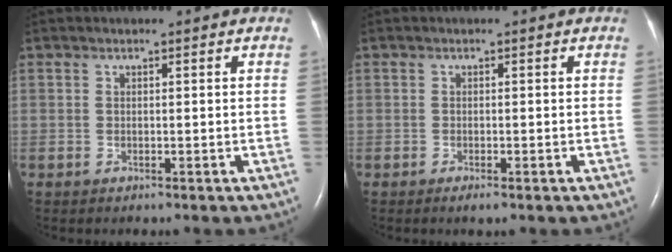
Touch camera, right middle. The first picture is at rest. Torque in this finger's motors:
{"motor_torque": [-0.05, 0.11, 0.06, 0.00]}